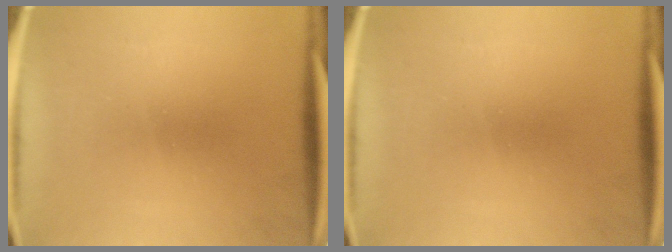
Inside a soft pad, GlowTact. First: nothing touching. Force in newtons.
{"total": 0.0}